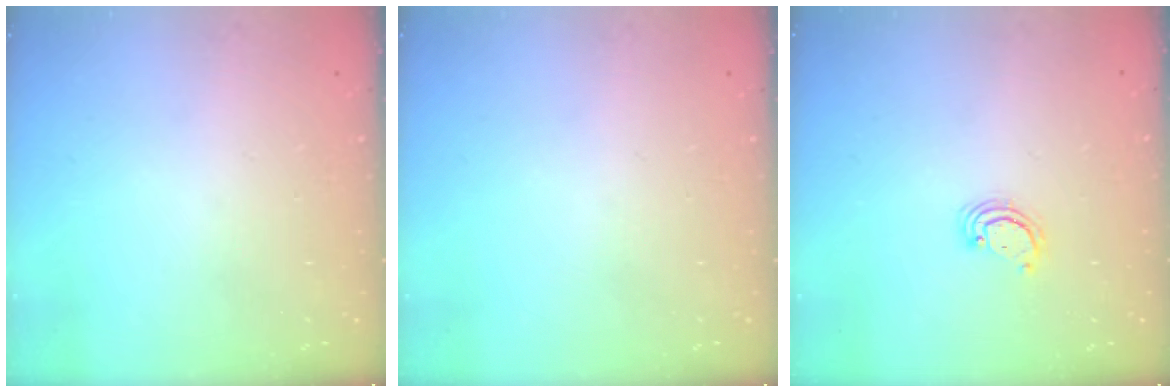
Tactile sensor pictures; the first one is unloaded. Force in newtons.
{"total": 0.0}
{"total": 2.9, "press": 2.8, "slide": 0.3}